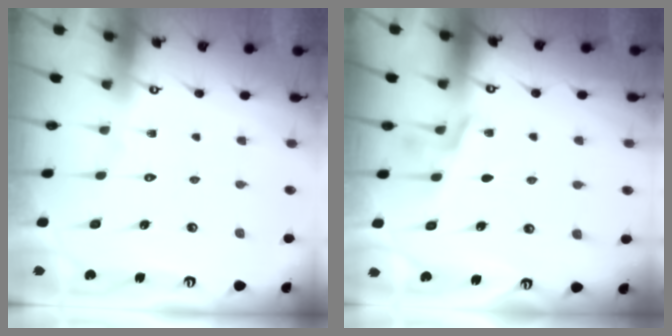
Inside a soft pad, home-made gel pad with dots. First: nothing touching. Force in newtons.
{"total": 4.7, "press": 4.2, "slide": 2.0}